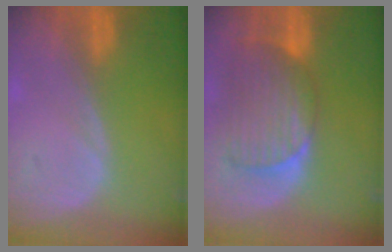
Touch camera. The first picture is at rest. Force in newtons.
{"total": 8.9, "press": 8.3, "slide": 3.1}